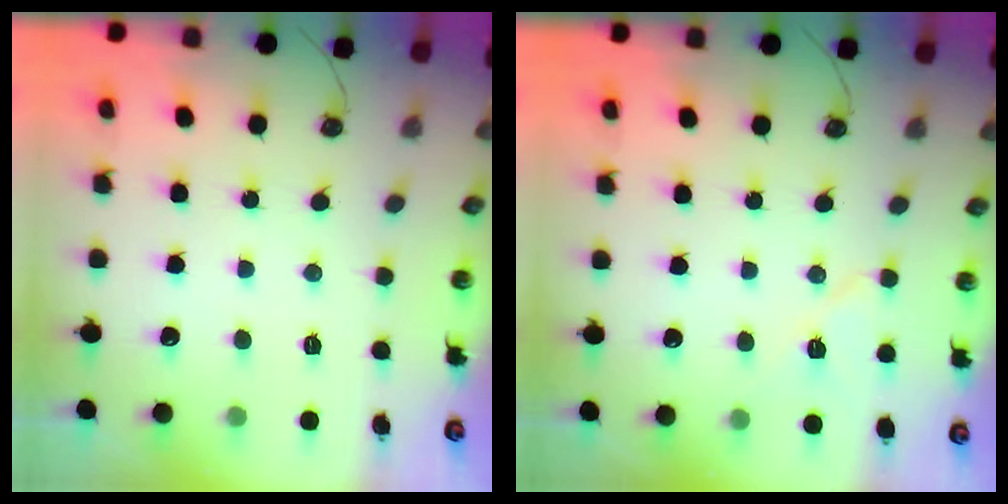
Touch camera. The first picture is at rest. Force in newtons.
{"total": 7.3, "press": 7.2, "slide": 1.2}